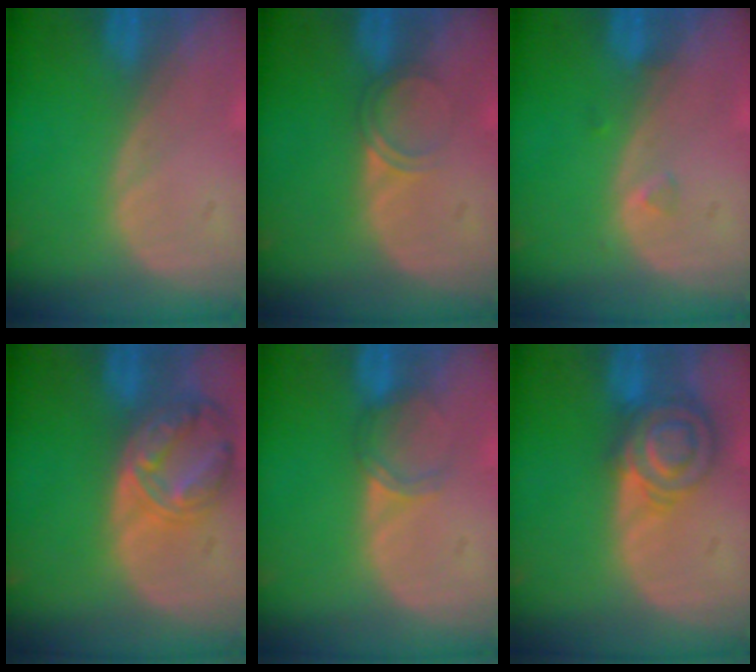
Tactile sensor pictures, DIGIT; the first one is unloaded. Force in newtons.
{"total": 2.1, "press": 1.8, "slide": 1.1}
{"total": 1.0, "press": 1.0, "slide": 0.2}
{"total": 8.2, "press": 7.1, "slide": 4.2}
{"total": 2.9, "press": 2.5, "slide": 1.5}
{"total": 7.0, "press": 6.4, "slide": 2.8}